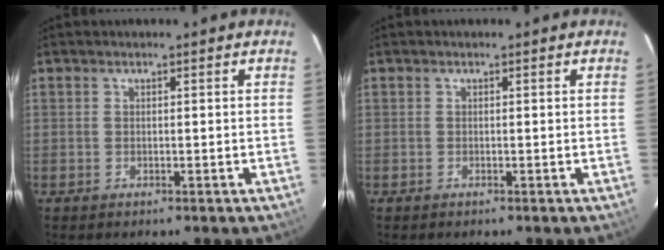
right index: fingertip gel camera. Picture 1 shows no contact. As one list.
[{"total": 0.0}]